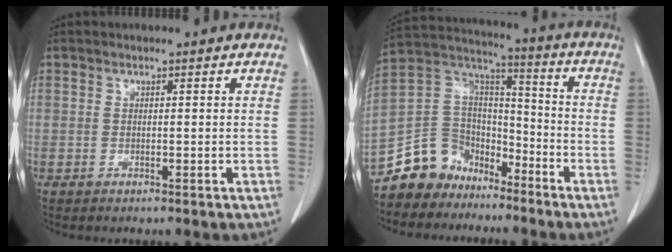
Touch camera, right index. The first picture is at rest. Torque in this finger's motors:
{"motor_torque": [-0.76, -0.60, -0.88, -0.21]}